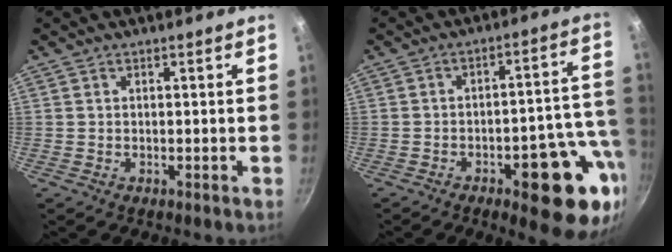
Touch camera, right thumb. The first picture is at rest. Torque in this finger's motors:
{"motor_torque": [2.22, 2.05, 1.31, -1.46, 0.23]}